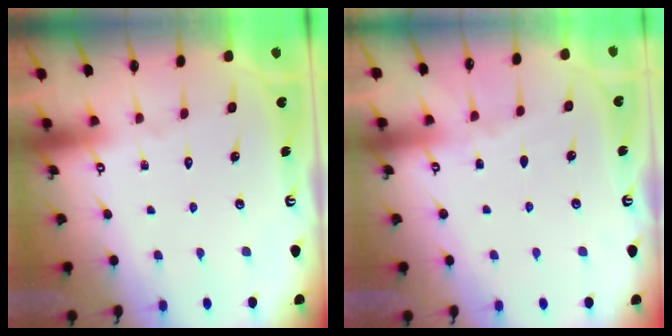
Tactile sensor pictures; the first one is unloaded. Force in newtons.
{"total": 2.7, "press": 2.7, "slide": 0.4}